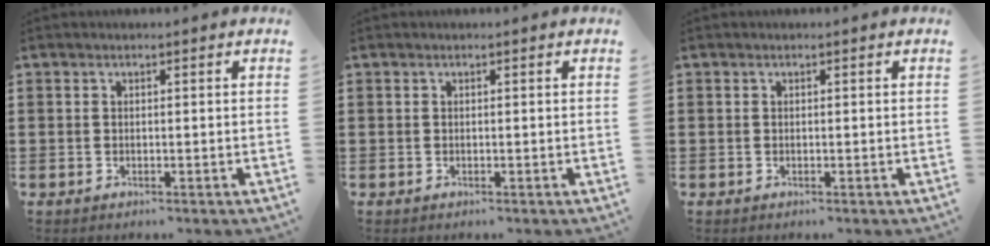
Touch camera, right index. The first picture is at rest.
{"total": 0.0}
{"total": 0.0}